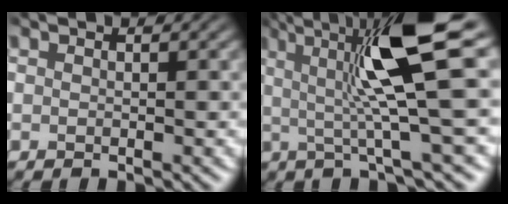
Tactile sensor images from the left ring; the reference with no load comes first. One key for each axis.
{"total": 8.3, "fx": 1.5, "fy": 1.2, "fz": 8.1, "tx": -0.128, "ty": -0.003, "tz": 0.024}